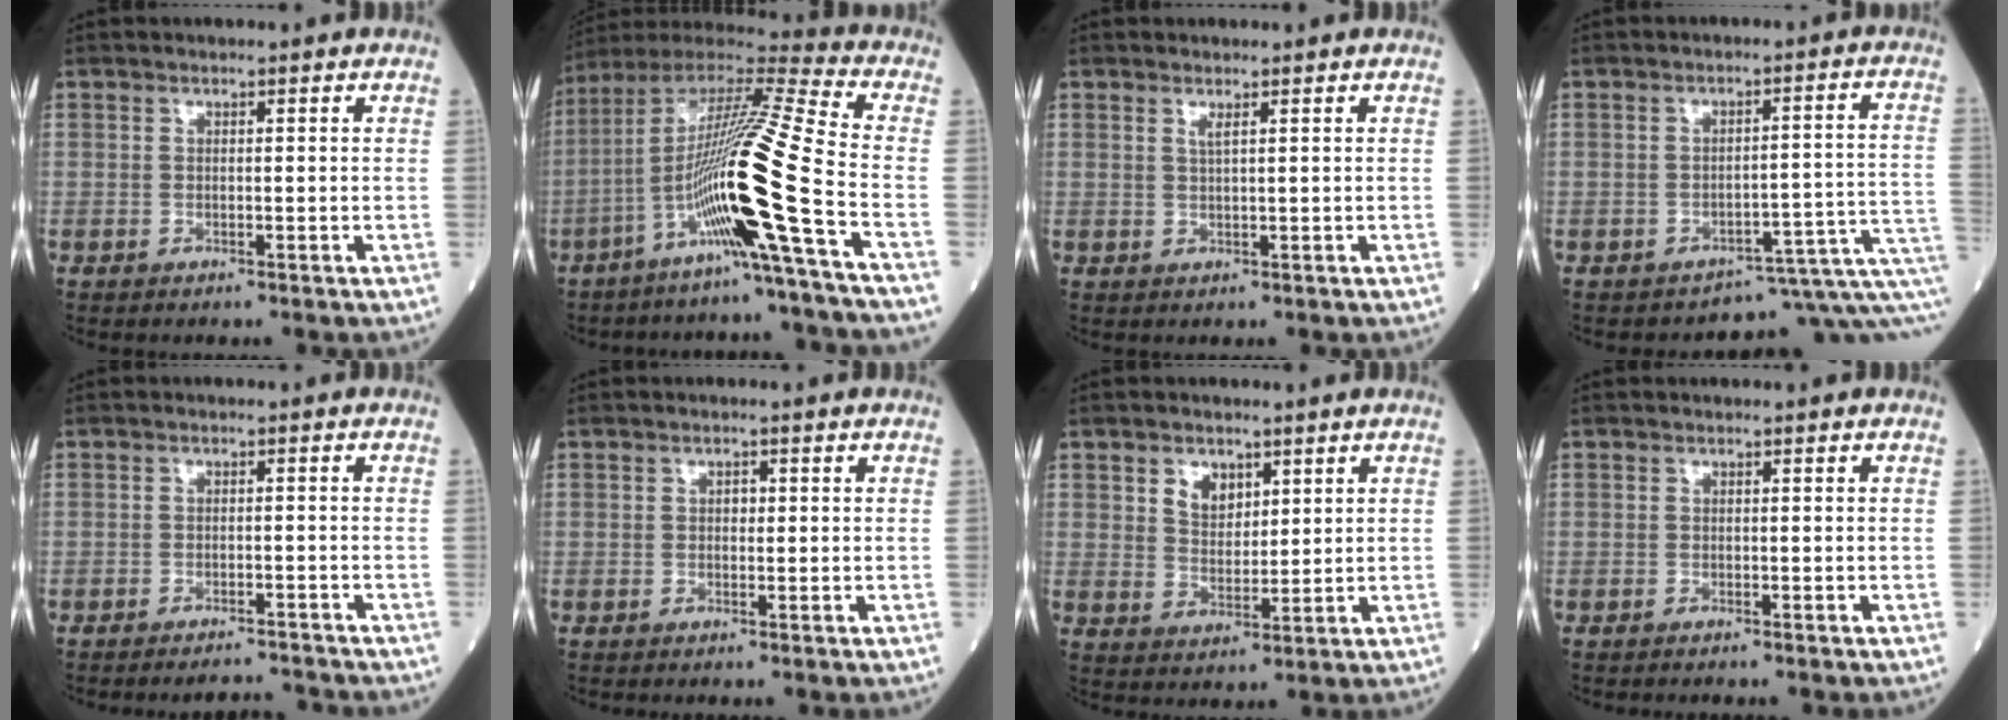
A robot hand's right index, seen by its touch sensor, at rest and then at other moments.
{"total": 19.0, "force": [-7.2, -2.3, 17.5], "torque": [-0.346, -0.012, -0.145]}
{"total": 1.1, "force": [0.6, -0.1, 0.9], "torque": [-0.022, -0.005, 0.012]}
{"total": 5.9, "force": [-4.3, 1.2, 3.9], "torque": [-0.031, 0.069, -0.044]}
{"total": 3.4, "force": [-3.4, -0.1, 0.2], "torque": [0.002, -0.007, -0.050]}
{"total": 1.0, "force": [0.1, 0.7, 0.7], "torque": [-0.009, 0.003, 0.000]}
{"total": 4.5, "force": [2.3, 2.9, 2.4], "torque": [-0.044, 0.003, 0.048]}
{"total": 0.0}